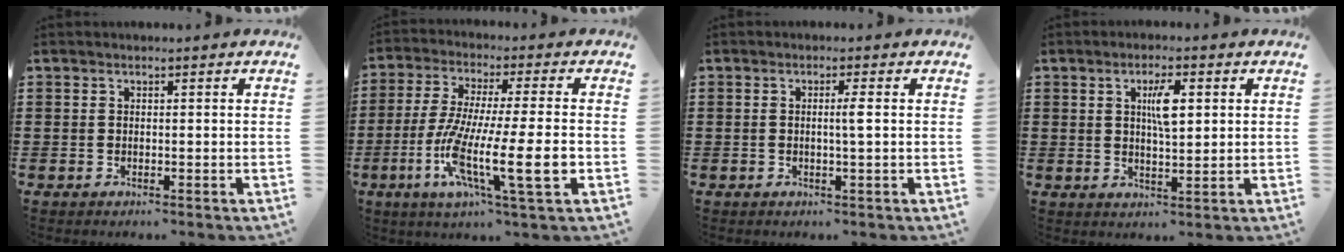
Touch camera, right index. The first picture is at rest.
{"total": 14.8, "force": [-4.7, 2.2, 13.8], "torque": [-0.286, -0.017, -0.091]}
{"total": 1.8, "force": [0.1, -0.2, 1.8], "torque": [-0.034, -0.003, -0.002]}
{"total": 5.0, "force": [1.3, 1.5, 4.6], "torque": [-0.079, 0.001, 0.016]}